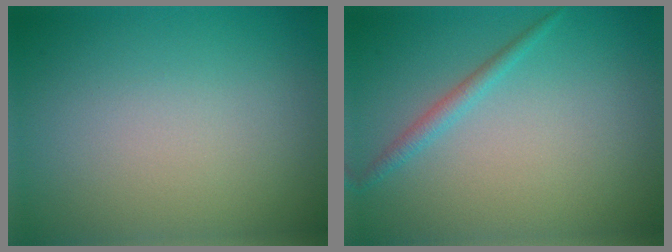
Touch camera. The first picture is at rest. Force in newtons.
{"total": 1.4, "press": 1.4, "slide": 0.0}